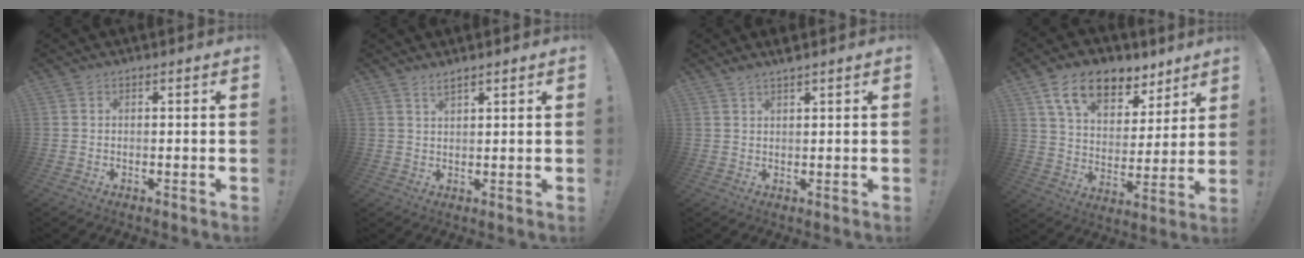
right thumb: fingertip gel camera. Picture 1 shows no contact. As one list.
[{"total": 2.4, "force": [2.1, 0.3, 1.2], "torque": [-0.020, -0.014, 0.036]}, {"total": 2.5, "force": [2.2, 0.0, 1.1], "torque": [-0.015, -0.015, 0.039]}, {"total": 15.5, "force": [10.1, 8.8, 7.8], "torque": [-0.139, -0.054, 0.186]}]